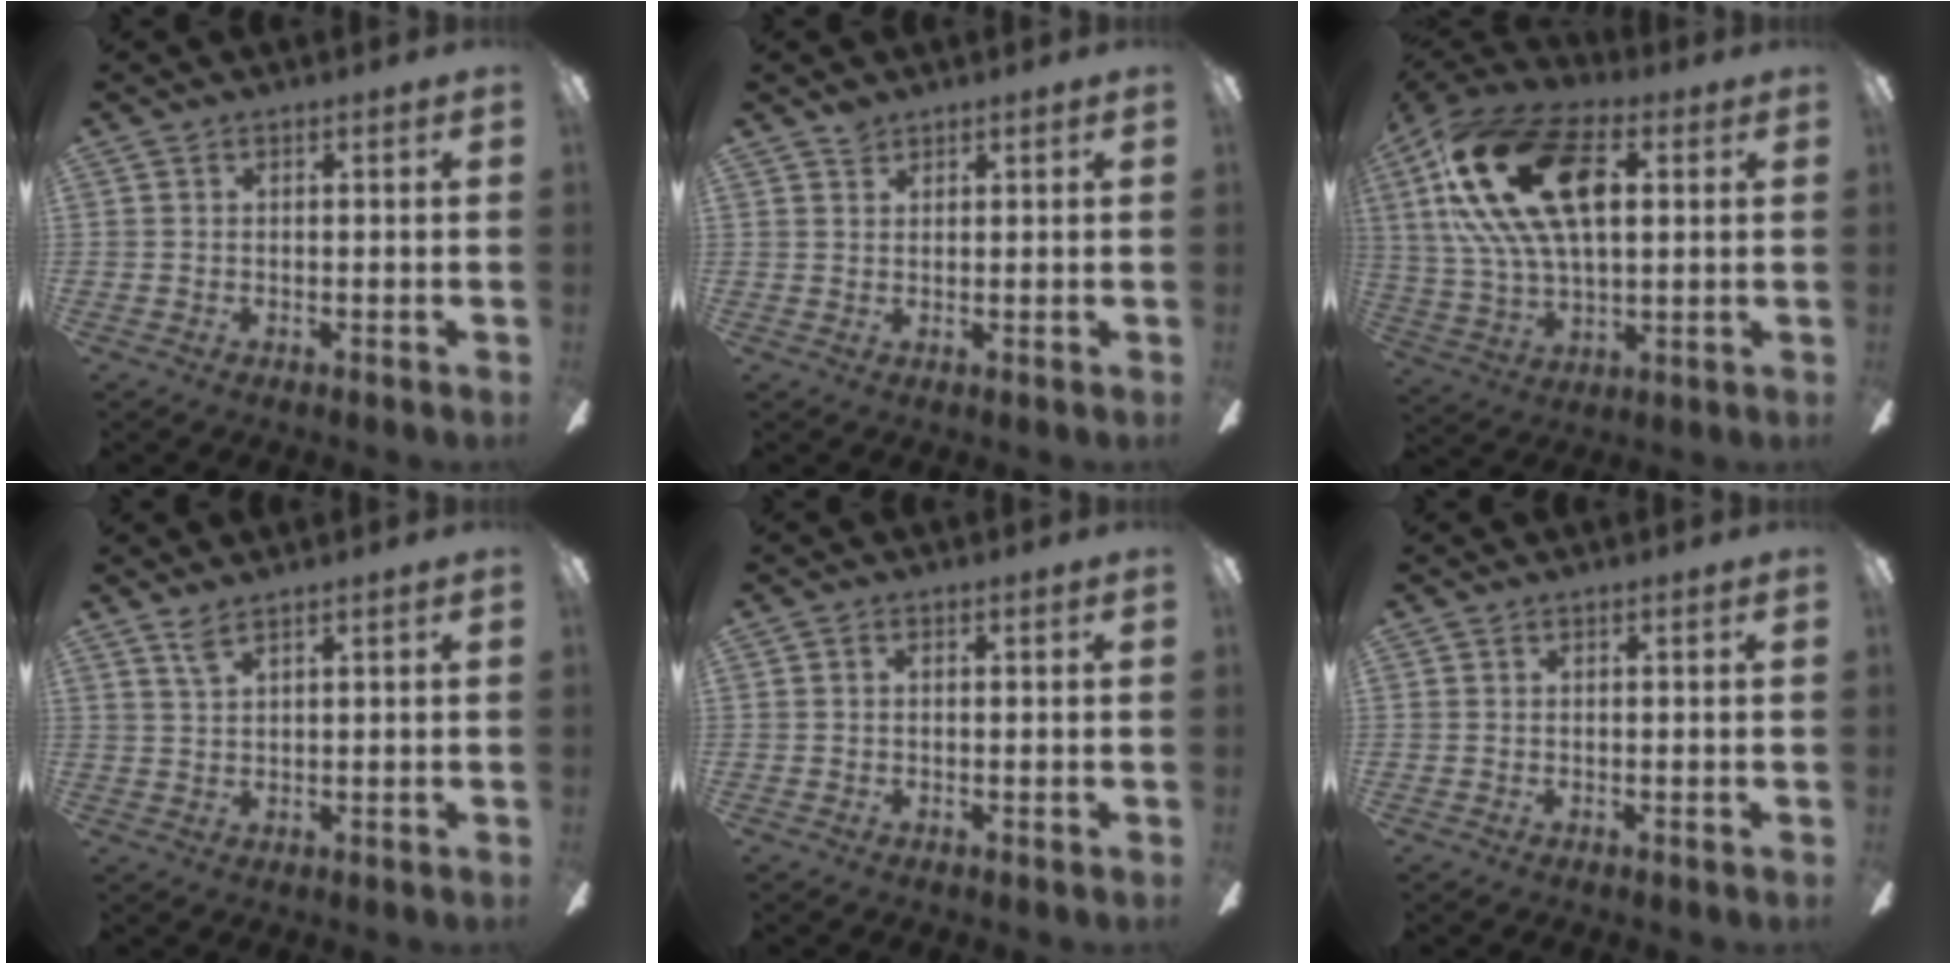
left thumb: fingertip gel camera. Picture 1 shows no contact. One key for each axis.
{"total": 1.8, "fx": 1.6, "fy": 0.7, "fz": 0.2, "tx": -0.005, "ty": -0.004, "tz": 0.032}
{"total": 25.4, "fx": 8.0, "fy": 14.3, "fz": 19.4, "tx": -0.397, "ty": 0.004, "tz": 0.135}
{"total": 3.1, "fx": 2.4, "fy": 0.6, "fz": 1.8, "tx": -0.043, "ty": -0.001, "tz": 0.045}
{"total": 0.5, "fx": 0.1, "fy": 0.3, "fz": 0.4, "tx": -0.007, "ty": 0.003, "tz": 0.000}
{"total": 0.0}